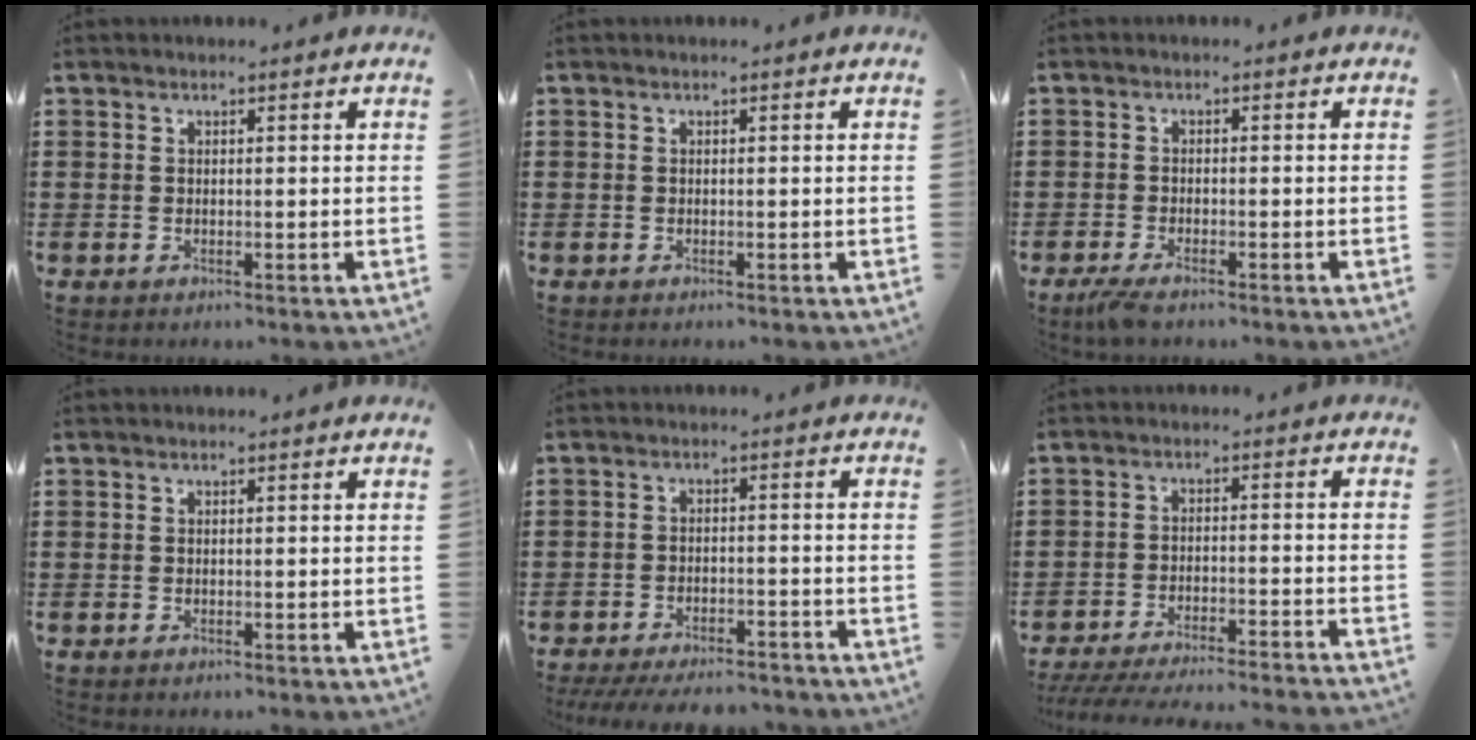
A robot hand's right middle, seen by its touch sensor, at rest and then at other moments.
{"total": 0.0}
{"total": 2.1, "force": [-1.6, 0.2, 1.3], "torque": [-0.030, -0.001, -0.032]}
{"total": 0.0}
{"total": 4.5, "force": [-4.3, 0.4, 1.3], "torque": [-0.026, -0.003, -0.087]}
{"total": 5.2, "force": [-5.0, -0.1, 1.4], "torque": [-0.028, -0.009, -0.098]}